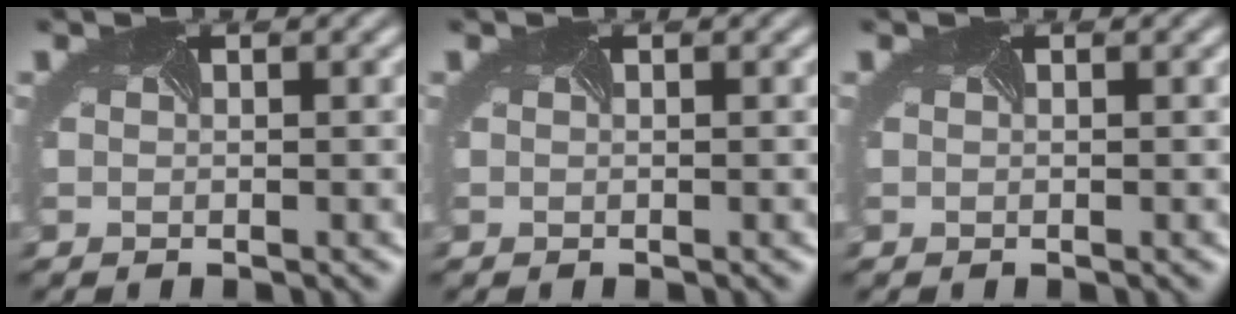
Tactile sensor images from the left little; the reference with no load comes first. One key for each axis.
{"total": 0.0}
{"total": 0.0}